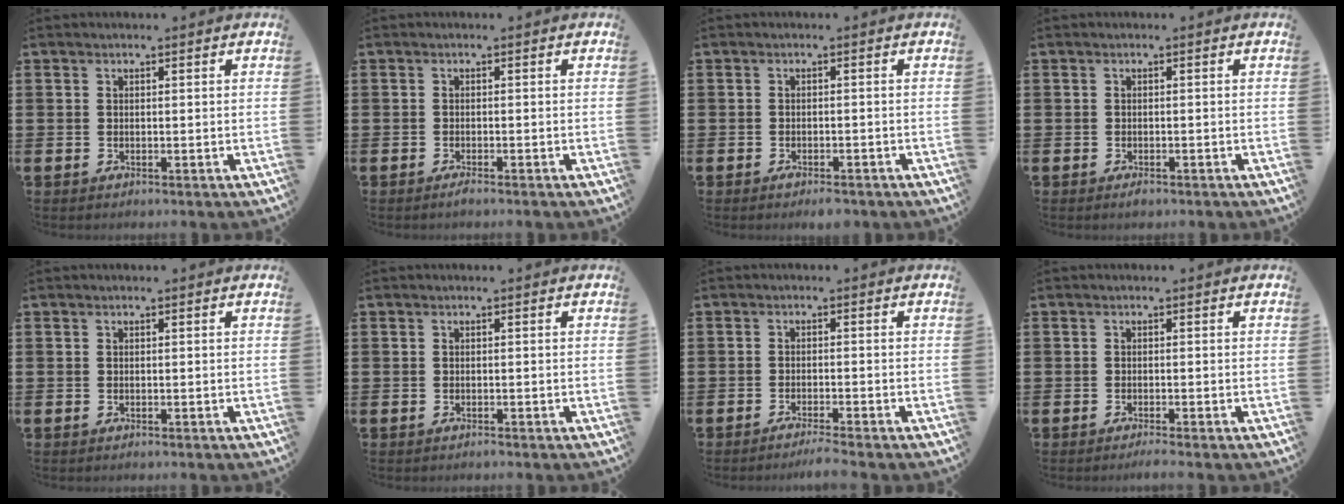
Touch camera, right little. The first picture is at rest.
{"total": 0.8, "force": [-0.6, 0.0, 0.6], "torque": [-0.010, -0.002, -0.011]}
{"total": 1.3, "force": [-1.1, 0.3, 0.7], "torque": [-0.015, 0.002, -0.021]}
{"total": 0.6, "force": [-0.4, 0.3, 0.4], "torque": [0.000, -0.005, -0.009]}
{"total": 0.0}
{"total": 0.0}
{"total": 1.6, "force": [-1.4, -0.1, 0.7], "torque": [-0.010, 0.003, -0.026]}
{"total": 0.7, "force": [-0.5, 0.0, 0.5], "torque": [-0.007, -0.002, -0.011]}